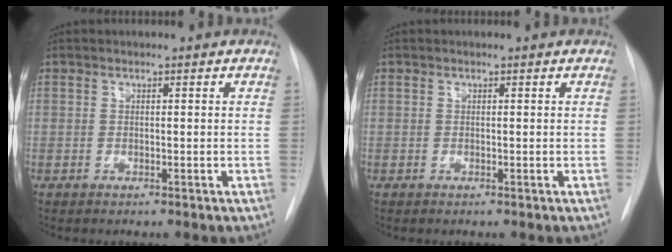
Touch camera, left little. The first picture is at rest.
{"total": 0.0}